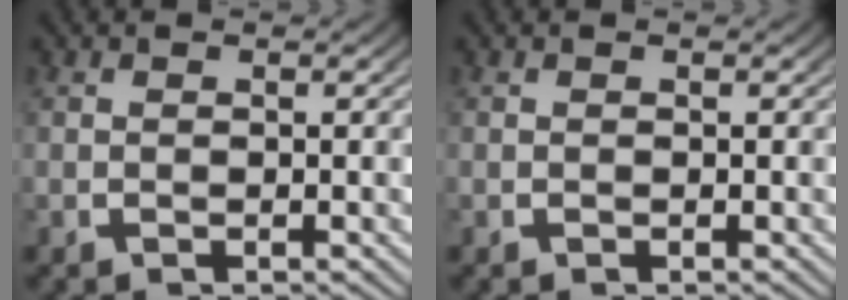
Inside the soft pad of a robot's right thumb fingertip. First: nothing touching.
{"total": 0.0}